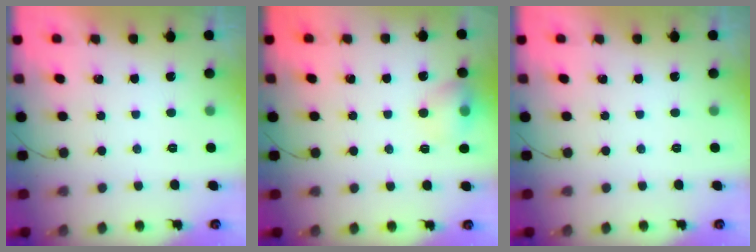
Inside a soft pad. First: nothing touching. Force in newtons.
{"total": 8.6, "press": 8.6, "slide": 1.2}
{"total": 0.0}